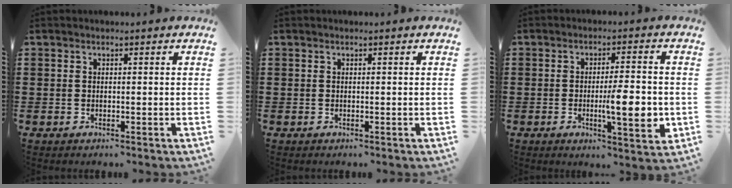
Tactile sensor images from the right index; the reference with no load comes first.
{"total": 0.0}
{"total": 8.4, "force": [-1.4, 1.6, 8.1], "torque": [-0.118, -0.011, -0.023]}